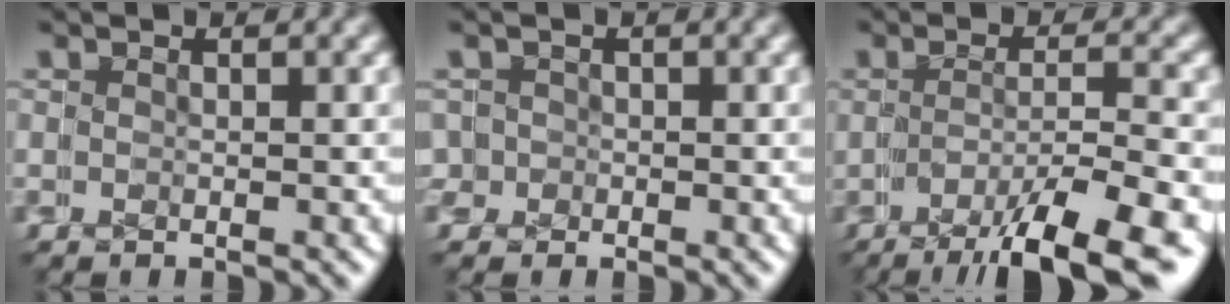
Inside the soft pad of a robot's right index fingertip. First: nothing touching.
{"total": 2.9, "force": [-0.4, 2.8, 0.5], "torque": [-0.003, 0.006, -0.015]}
{"total": 8.3, "force": [-6.4, 1.6, 5.0], "torque": [-0.053, -0.008, -0.084]}